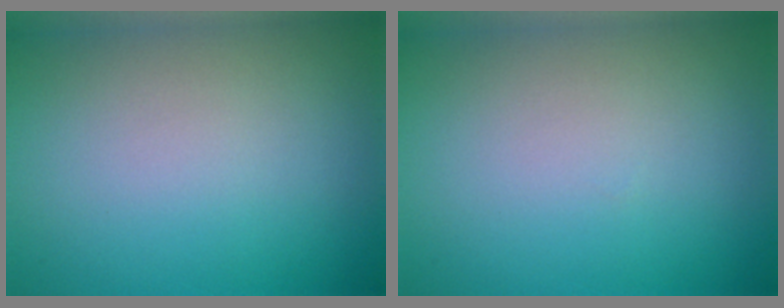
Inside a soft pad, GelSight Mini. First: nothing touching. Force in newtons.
{"total": 0.0}